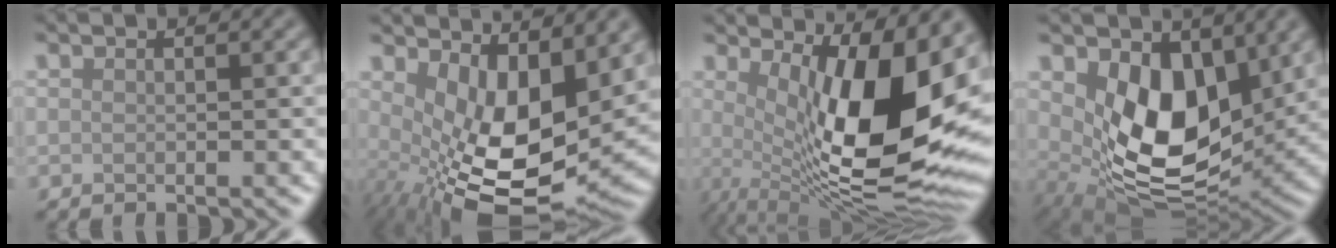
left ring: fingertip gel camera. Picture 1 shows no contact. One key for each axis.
{"total": 10.8, "fx": 0.4, "fy": 5.3, "fz": 9.4, "tx": -0.170, "ty": -0.035, "tz": 0.019}
{"total": 14.3, "fx": 2.3, "fy": 4.7, "fz": 13.3, "tx": -0.188, "ty": -0.025, "tz": 0.045}
{"total": 9.3, "fx": 2.2, "fy": 5.6, "fz": 7.1, "tx": -0.129, "ty": -0.029, "tz": 0.042}